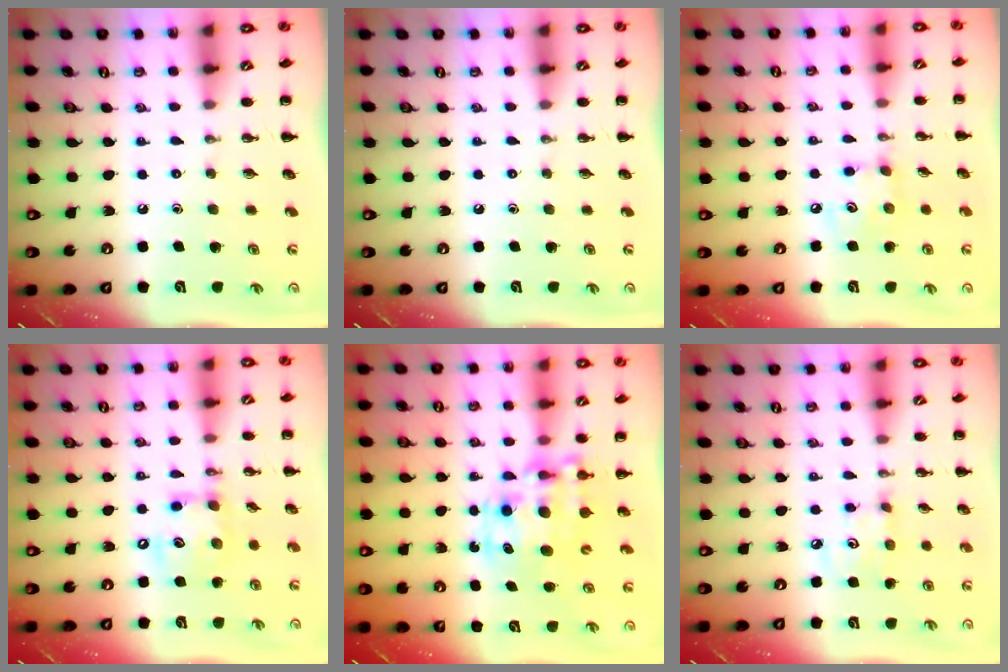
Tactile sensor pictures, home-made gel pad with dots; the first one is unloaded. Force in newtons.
{"total": 0.0}
{"total": 5.4, "press": 5.4, "slide": 0.6}
{"total": 12.8, "press": 12.7, "slide": 1.7}
{"total": 12.0, "press": 11.7, "slide": 2.8}
{"total": 3.5, "press": 3.5, "slide": 0.7}